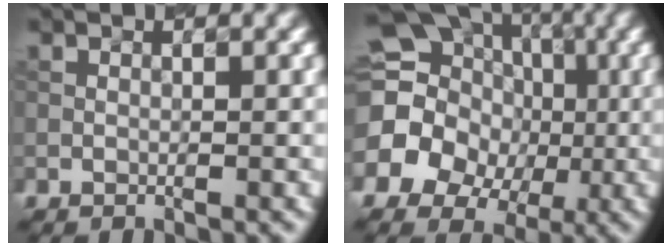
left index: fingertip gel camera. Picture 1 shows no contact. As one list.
[{"total": 17.7, "force": [1.6, 16.1, 7.2], "torque": [-0.182, 0.020, -0.003]}]